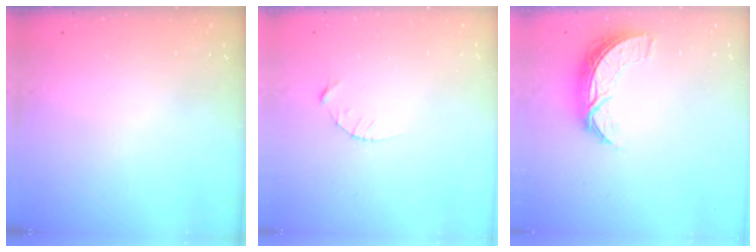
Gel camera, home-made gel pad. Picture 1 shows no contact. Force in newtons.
{"total": 2.1, "press": 2.1, "slide": 0.3}
{"total": 8.2, "press": 8.1, "slide": 0.6}